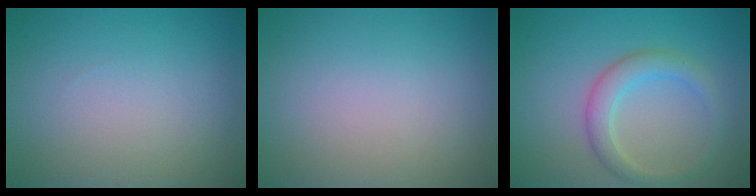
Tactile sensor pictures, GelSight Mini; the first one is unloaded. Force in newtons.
{"total": 0.0}
{"total": 3.0, "press": 3.0, "slide": 0.1}